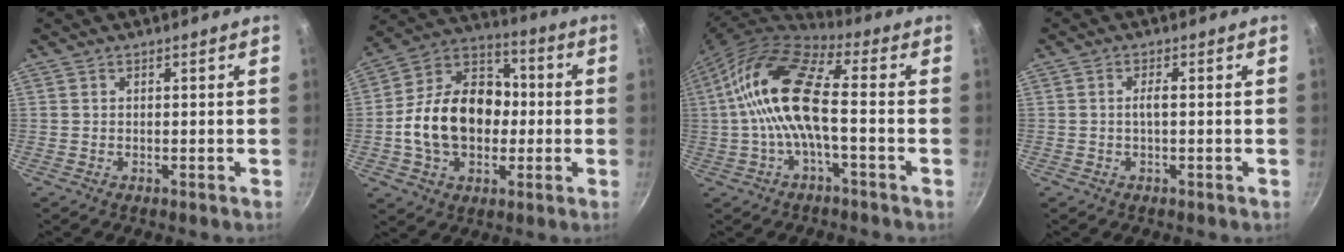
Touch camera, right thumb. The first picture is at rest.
{"total": 19.3, "force": [-1.5, 14.2, 12.9], "torque": [-0.185, 0.042, -0.038]}
{"total": 14.8, "force": [-1.0, 5.5, 13.7], "torque": [-0.272, 0.036, -0.035]}
{"total": 1.8, "force": [-0.1, 0.5, 1.7], "torque": [-0.036, 0.007, -0.003]}